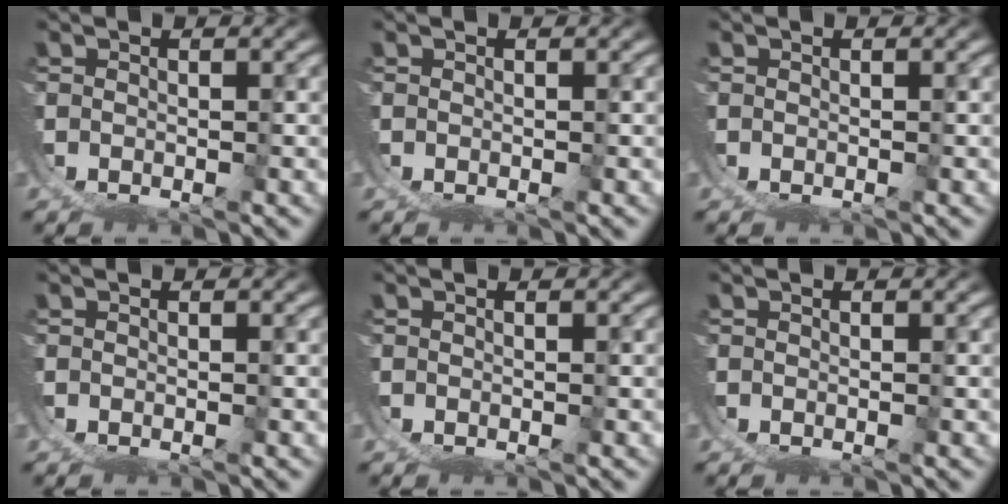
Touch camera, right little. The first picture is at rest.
{"total": 0.0}
{"total": 0.0}
{"total": 0.0}
{"total": 0.0}
{"total": 0.0}